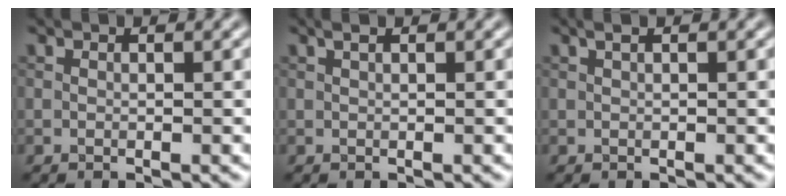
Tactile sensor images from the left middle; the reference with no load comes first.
{"total": 0.7, "force": [0.5, 0.1, 0.5], "torque": [-0.014, 0.002, 0.006]}
{"total": 0.7, "force": [0.4, 0.1, 0.6], "torque": [-0.016, 0.005, 0.005]}